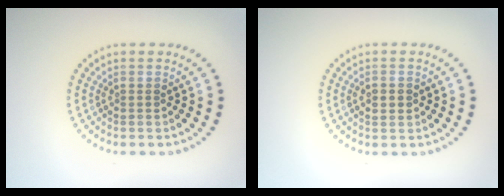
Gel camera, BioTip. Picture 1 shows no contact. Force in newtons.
{"total": 2.2, "press": 2.2, "slide": 0.1}